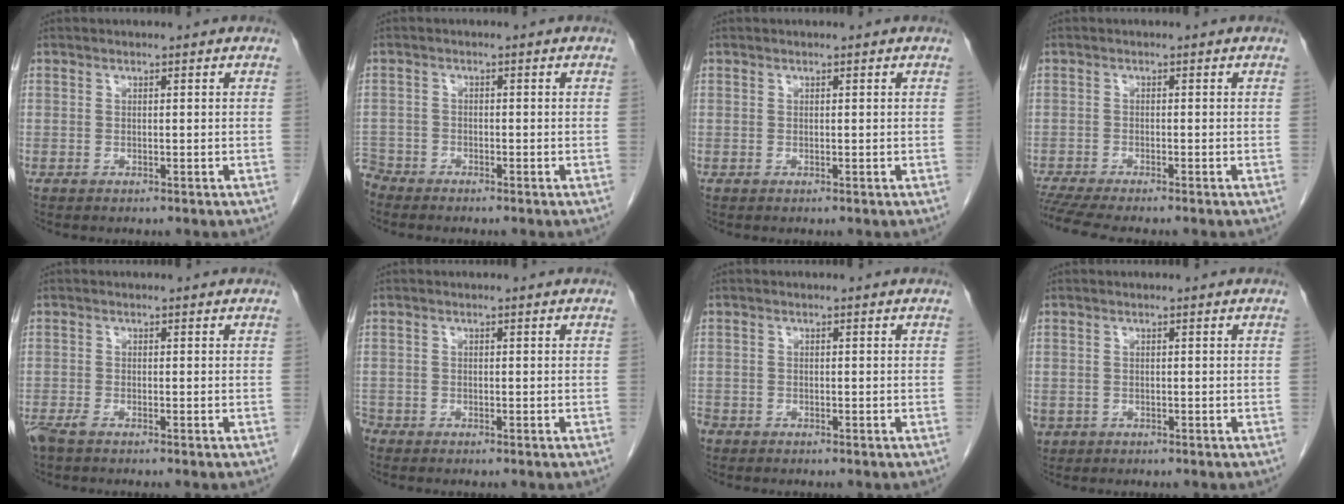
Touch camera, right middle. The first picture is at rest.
{"total": 3.6, "force": [-3.4, 1.1, -0.1], "torque": [0.005, -0.006, -0.068]}
{"total": 0.0}
{"total": 7.1, "force": [-6.2, -0.1, 3.5], "torque": [-0.054, -0.015, -0.102]}
{"total": 2.4, "force": [-1.9, 0.4, 1.5], "torque": [-0.030, -0.005, -0.037]}
{"total": 1.6, "force": [-1.5, 0.7, 0.2], "torque": [-0.005, -0.001, -0.027]}
{"total": 2.8, "force": [-2.1, 1.7, 0.8], "torque": [-0.022, -0.001, -0.040]}
{"total": 2.1, "force": [-1.1, 1.7, 0.6], "torque": [-0.013, 0.000, -0.013]}